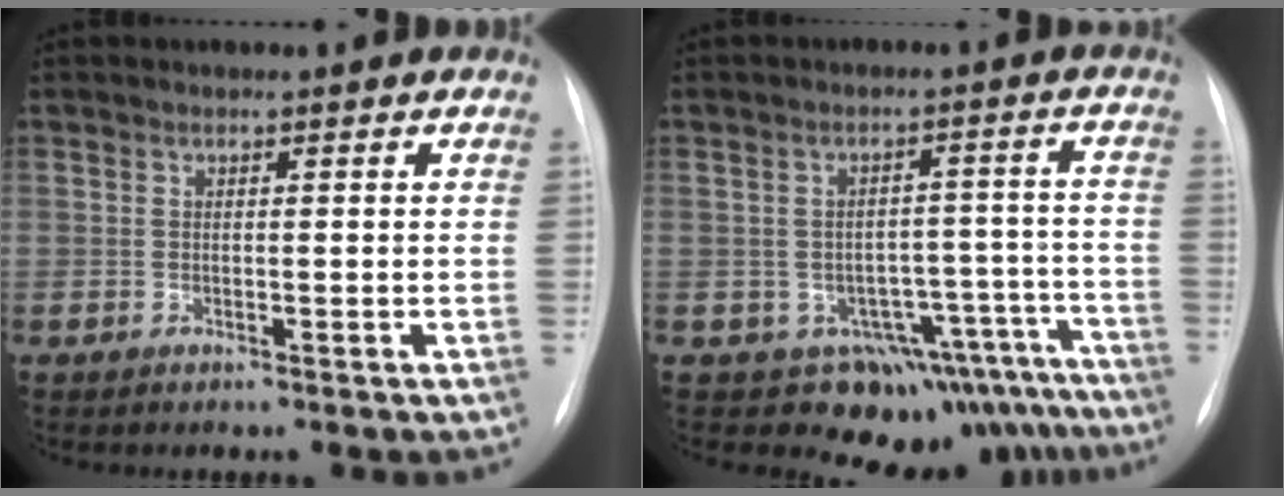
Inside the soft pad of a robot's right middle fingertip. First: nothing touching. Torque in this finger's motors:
{"motor_torque": [0.17, -0.17, 0.06, 0.04]}